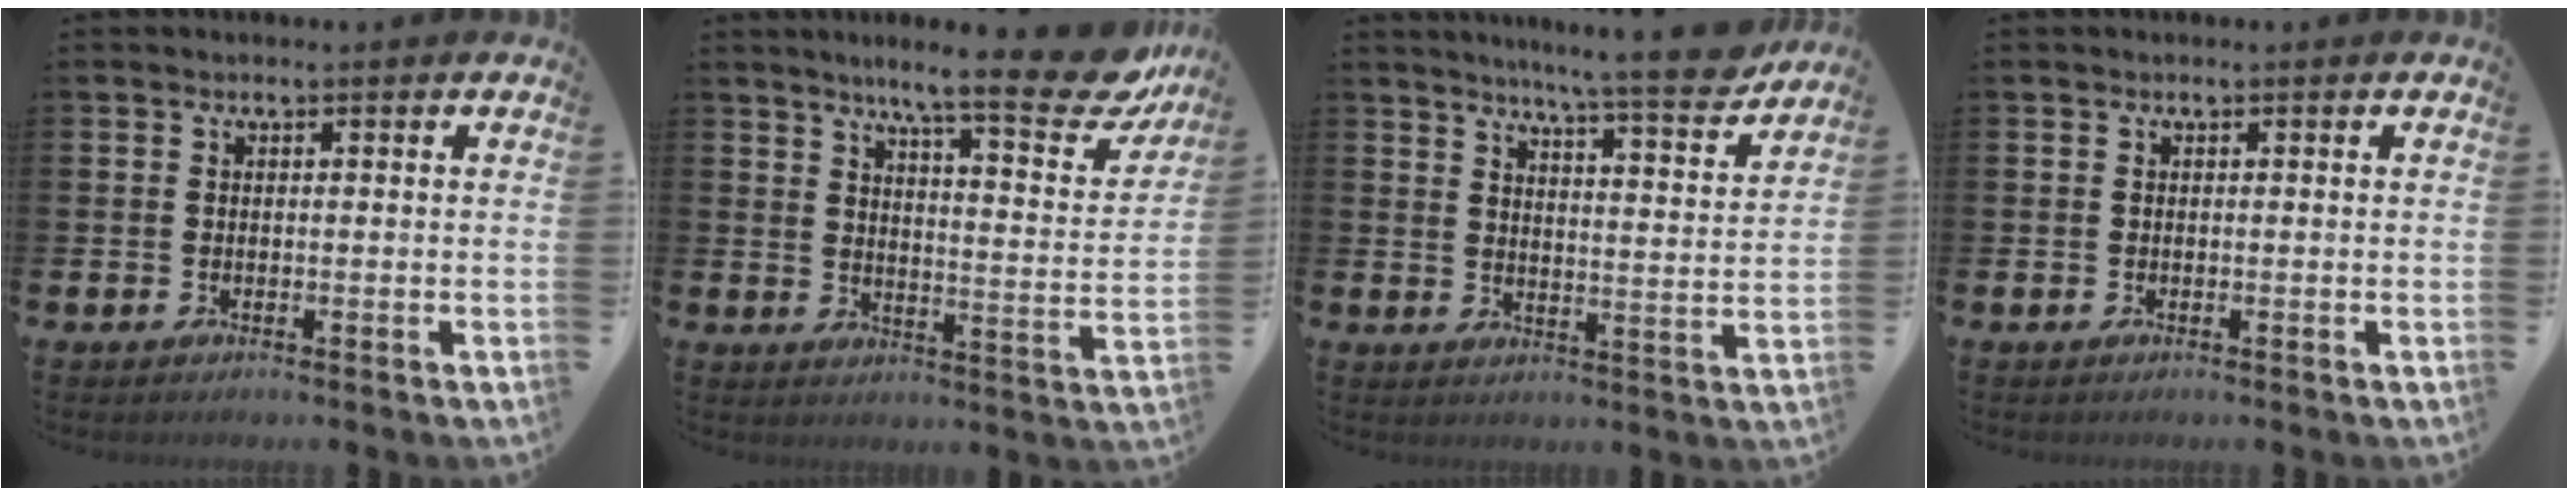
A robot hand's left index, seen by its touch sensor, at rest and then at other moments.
{"total": 11.6, "force": [9.2, 1.8, 6.8], "torque": [-0.111, -0.062, 0.145]}
{"total": 8.3, "force": [7.6, -0.1, 3.3], "torque": [-0.061, -0.050, 0.128]}
{"total": 0.0}